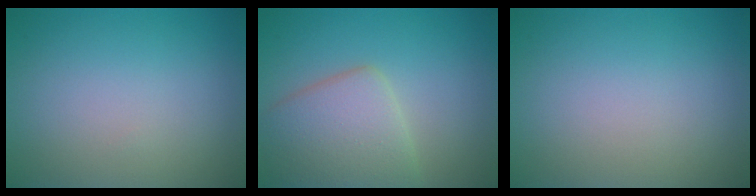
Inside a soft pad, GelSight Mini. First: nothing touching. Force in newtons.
{"total": 5.2, "press": 5.1, "slide": 0.3}
{"total": 0.0}